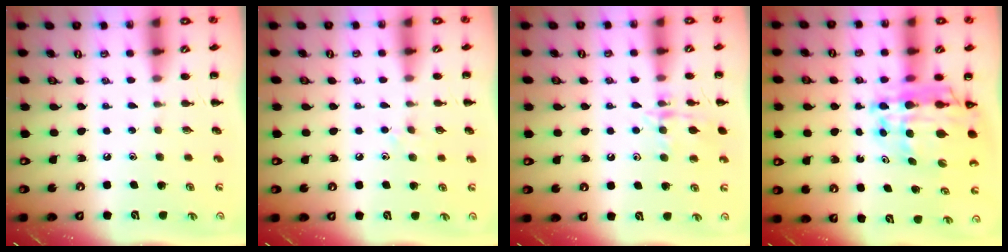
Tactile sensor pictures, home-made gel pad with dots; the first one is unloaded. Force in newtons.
{"total": 4.9, "press": 4.6, "slide": 1.5}
{"total": 12.5, "press": 12.5, "slide": 1.1}
{"total": 15.2, "press": 14.6, "slide": 4.2}